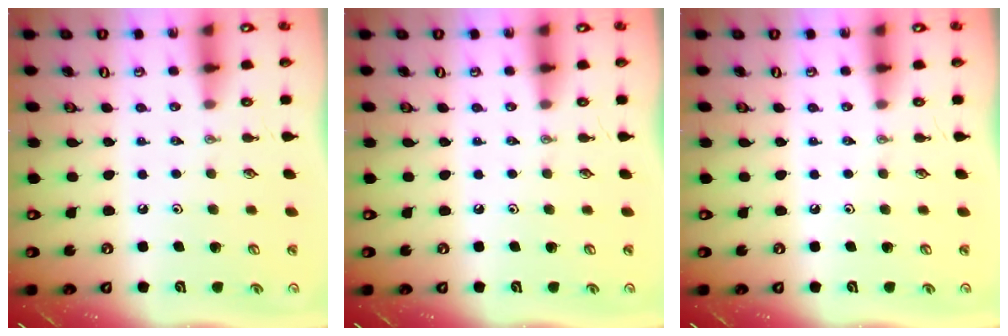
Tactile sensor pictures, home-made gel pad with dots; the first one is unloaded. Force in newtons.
{"total": 0.0}
{"total": 0.0}